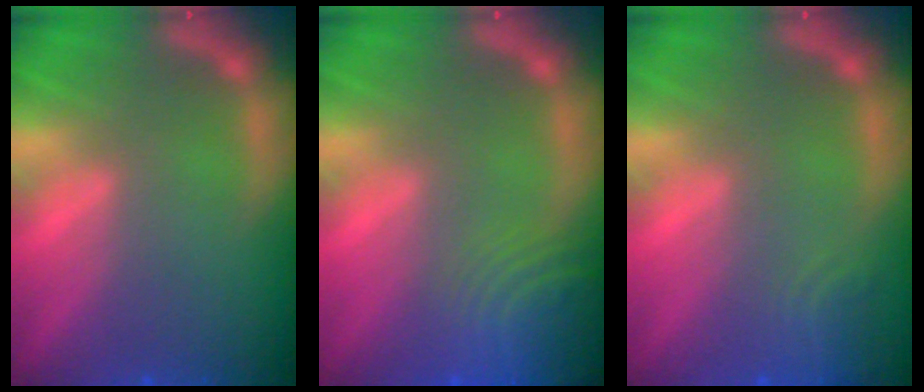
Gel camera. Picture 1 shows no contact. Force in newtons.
{"total": 8.5}
{"total": 2.4}